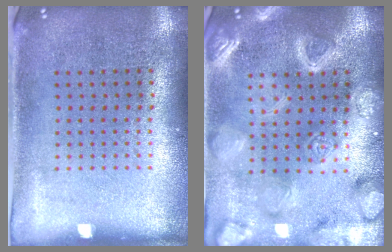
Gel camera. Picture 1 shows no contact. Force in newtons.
{"total": 5.8, "press": 5.7, "slide": 0.8}